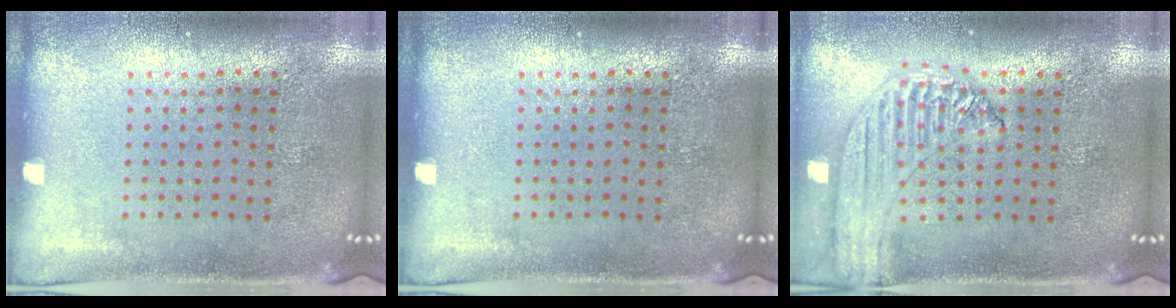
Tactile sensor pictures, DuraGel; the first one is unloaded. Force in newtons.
{"total": 0.0}
{"total": 1.3, "press": 1.2, "slide": 0.2}